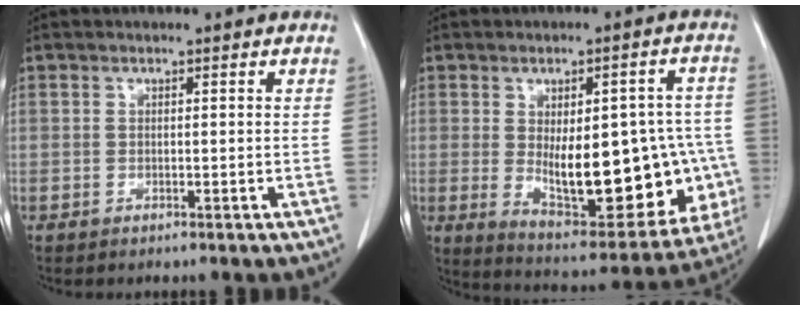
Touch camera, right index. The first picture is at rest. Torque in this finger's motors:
{"motor_torque": [1.39, -0.75, 0.48, 0.21]}